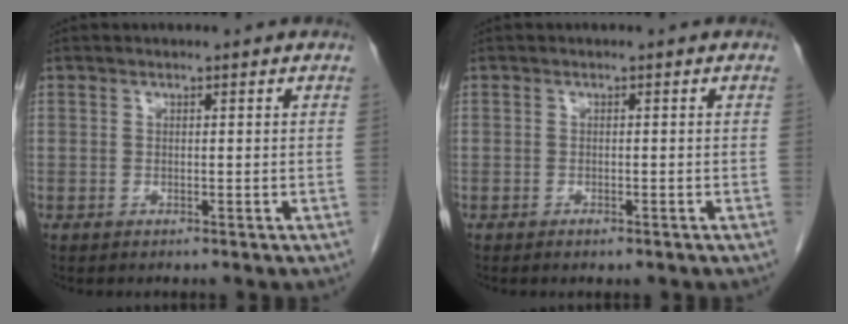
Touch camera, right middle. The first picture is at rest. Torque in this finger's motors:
{"motor_torque": [-0.22, -0.23, -0.04, -0.01]}